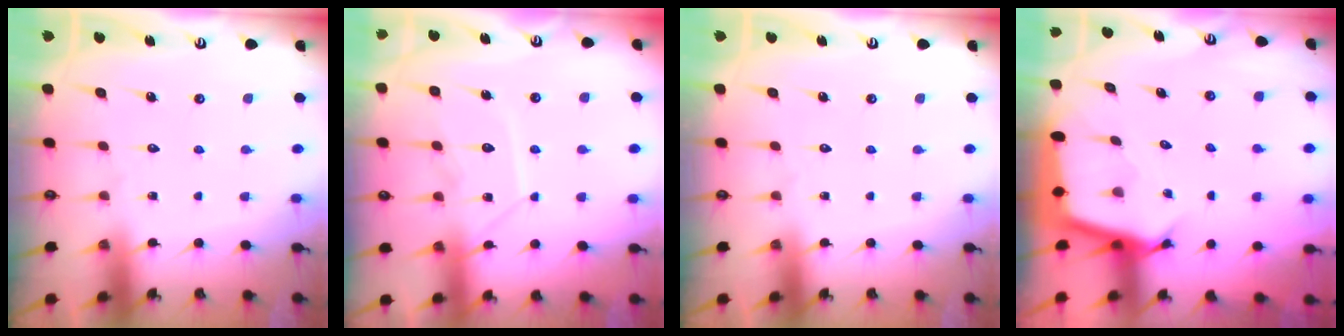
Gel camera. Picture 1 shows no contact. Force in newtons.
{"total": 12.0, "press": 12.0, "slide": 1.0}
{"total": 0.0}
{"total": 3.0, "press": 3.0, "slide": 0.0}